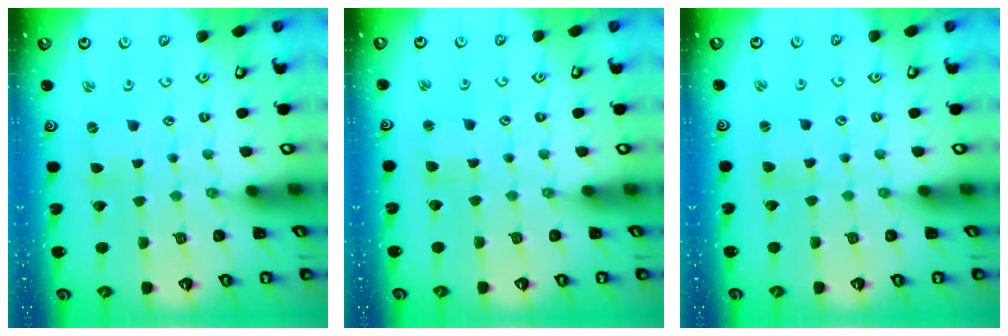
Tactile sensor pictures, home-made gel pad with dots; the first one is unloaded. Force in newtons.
{"total": 2.3, "press": 2.3, "slide": 0.3}
{"total": 1.0, "press": 1.0, "slide": 0.3}